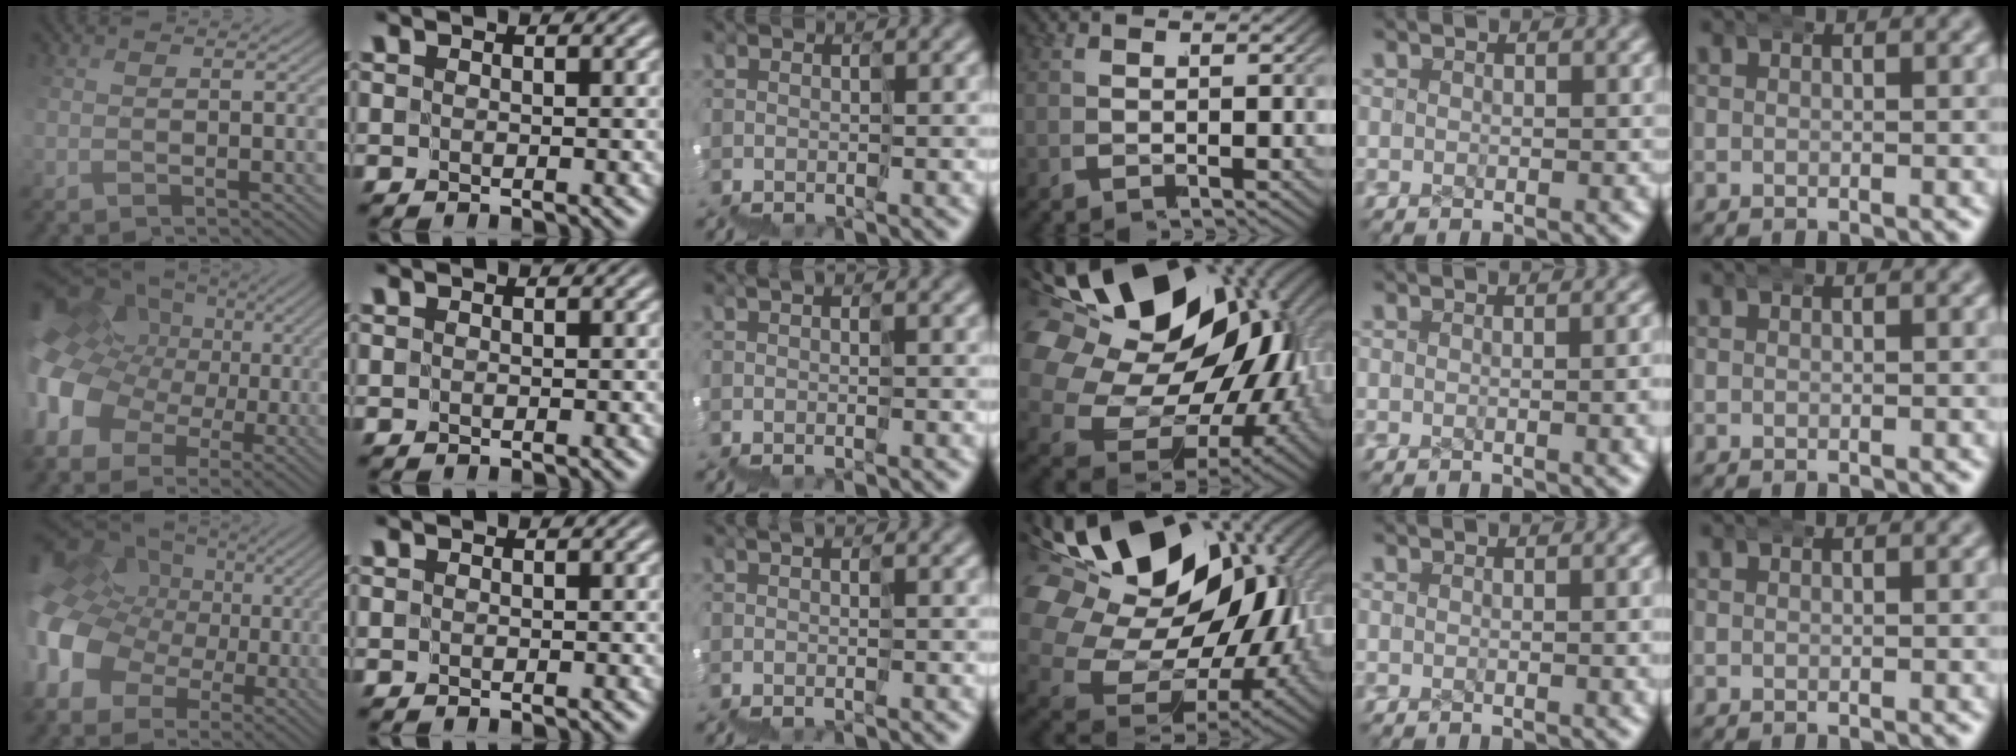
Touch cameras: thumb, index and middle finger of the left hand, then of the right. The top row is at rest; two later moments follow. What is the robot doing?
{"motion": "wrap", "object": "ethernet cable"}